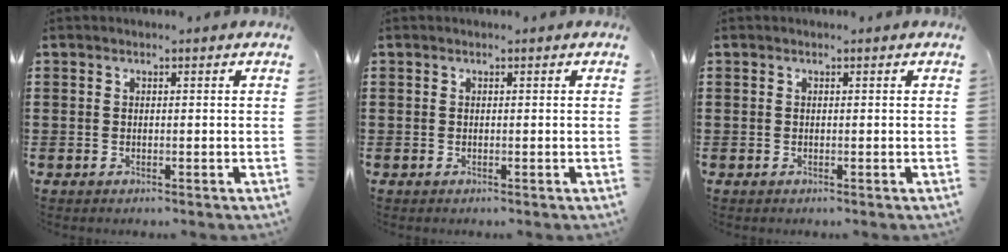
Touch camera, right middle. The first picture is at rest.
{"total": 0.0}
{"total": 0.0}